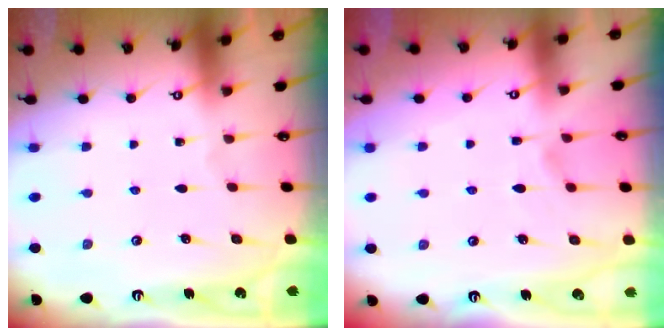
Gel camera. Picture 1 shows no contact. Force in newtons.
{"total": 2.9, "press": 2.6, "slide": 1.2}